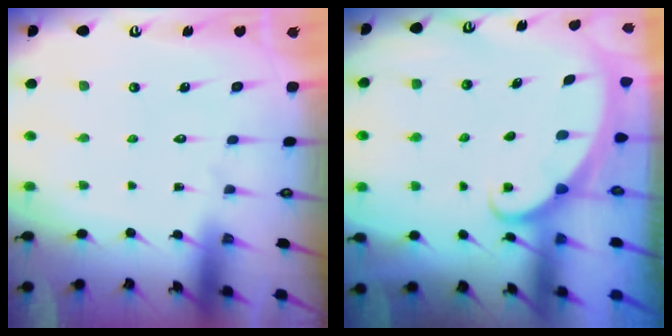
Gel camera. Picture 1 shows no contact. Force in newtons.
{"total": 1.7, "press": 1.7, "slide": 0.1}